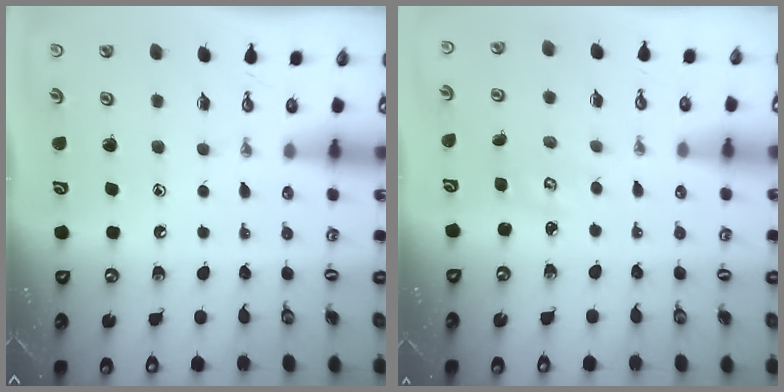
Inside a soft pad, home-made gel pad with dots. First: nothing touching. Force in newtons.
{"total": 2.1, "press": 2.1, "slide": 0.2}